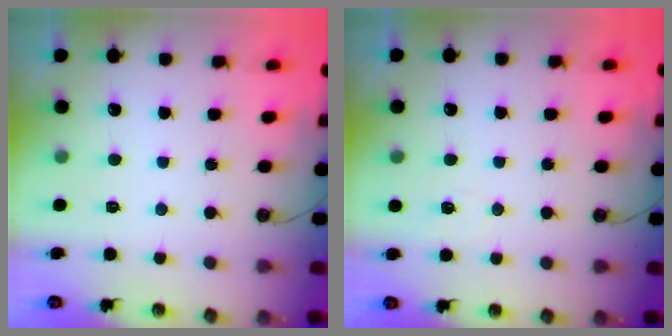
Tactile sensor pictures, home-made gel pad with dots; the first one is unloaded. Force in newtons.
{"total": 5.0, "press": 4.9, "slide": 0.9}